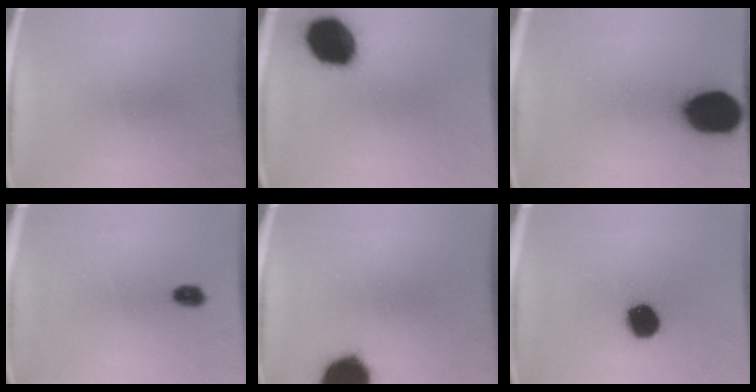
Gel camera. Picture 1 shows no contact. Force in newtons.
{"total": 18.8}
{"total": 19.8}
{"total": 2.8}
{"total": 17.8}
{"total": 11.3}